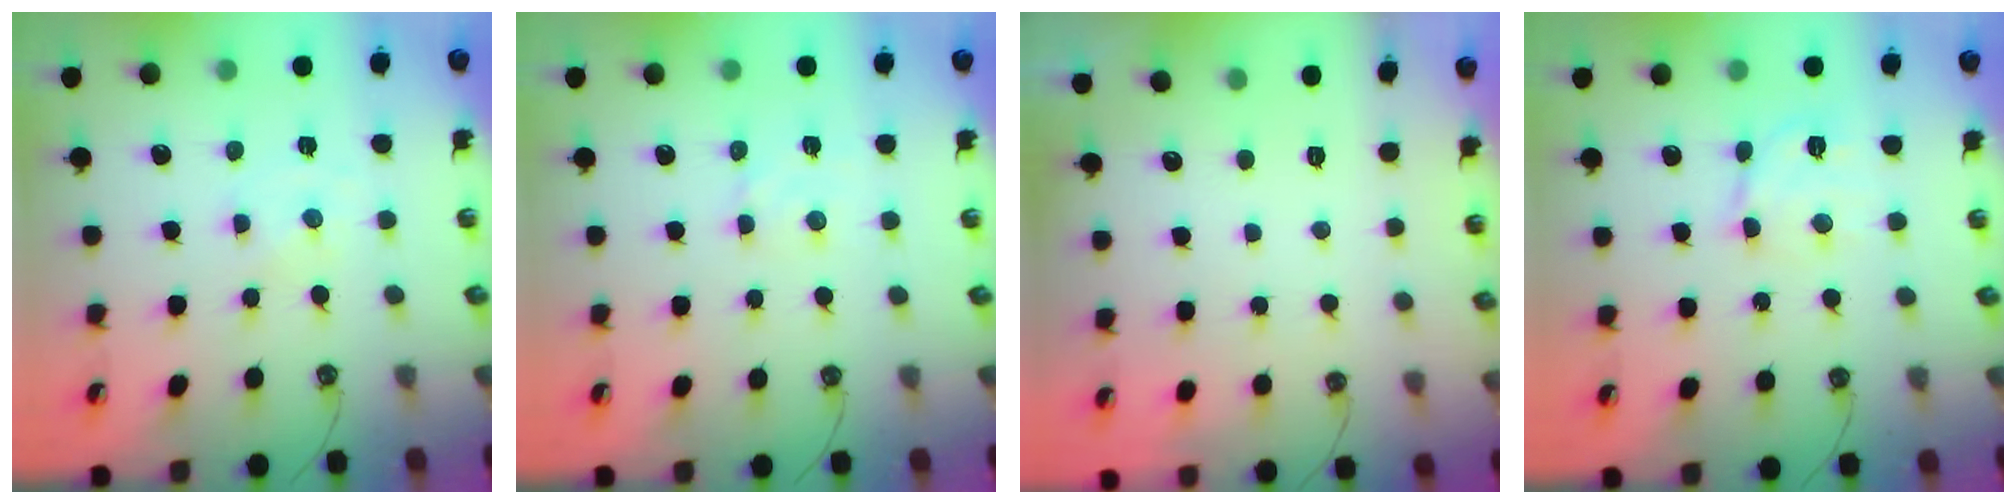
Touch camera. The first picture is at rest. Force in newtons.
{"total": 2.5, "press": 2.5, "slide": 0.4}
{"total": 0.0}
{"total": 10.6, "press": 10.5, "slide": 1.3}